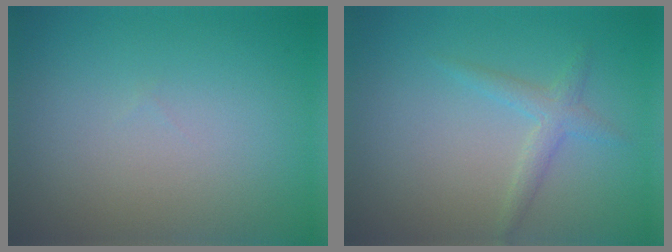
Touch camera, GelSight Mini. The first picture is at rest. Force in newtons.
{"total": 1.7, "press": 1.7, "slide": 0.0}